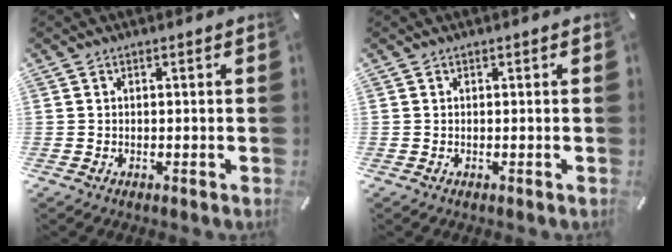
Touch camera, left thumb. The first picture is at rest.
{"total": 0.0}